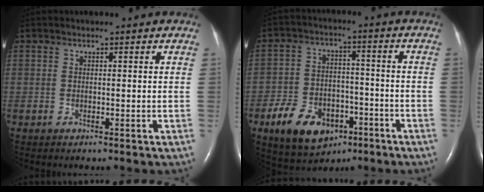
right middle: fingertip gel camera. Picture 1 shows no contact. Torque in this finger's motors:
{"motor_torque": [1.20, -0.94, 0.19, 0.05]}